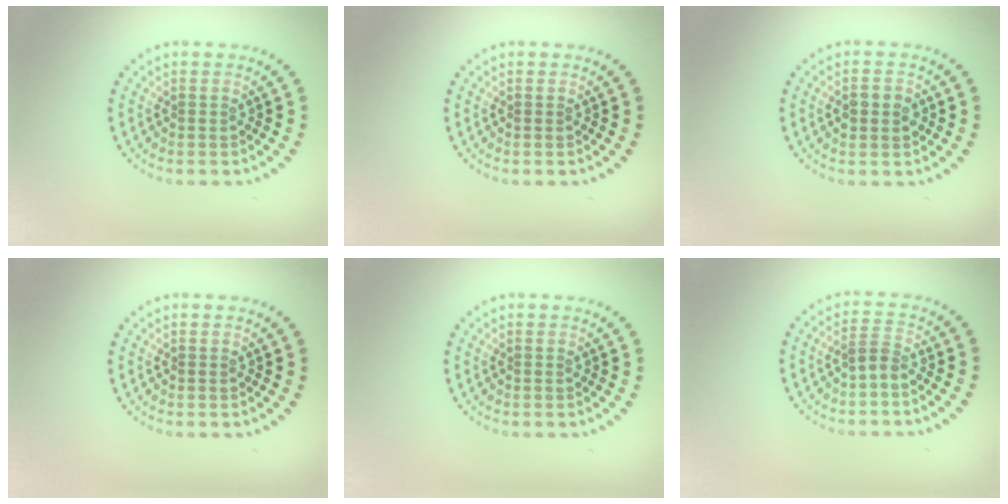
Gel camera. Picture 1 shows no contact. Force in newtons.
{"total": 0.0}
{"total": 2.7, "press": 2.7, "slide": 0.1}
{"total": 0.0}
{"total": 0.0}
{"total": 1.6, "press": 1.3, "slide": 0.9}